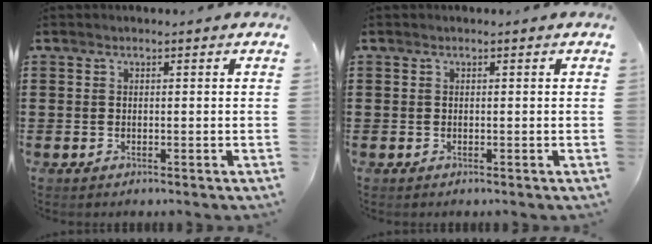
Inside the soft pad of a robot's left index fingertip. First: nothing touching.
{"total": 0.0}